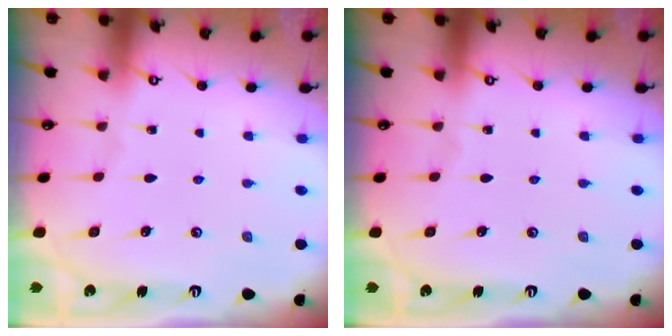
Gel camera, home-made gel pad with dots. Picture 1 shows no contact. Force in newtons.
{"total": 0.0}